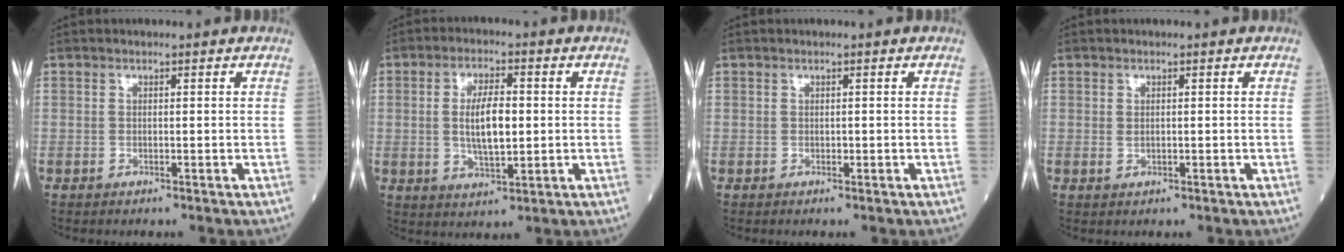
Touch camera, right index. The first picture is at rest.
{"total": 7.3, "force": [0.2, 2.4, 6.8], "torque": [-0.131, 0.001, 0.005]}
{"total": 0.0}
{"total": 1.0, "force": [0.0, 0.5, 0.9], "torque": [-0.017, -0.002, 0.003]}